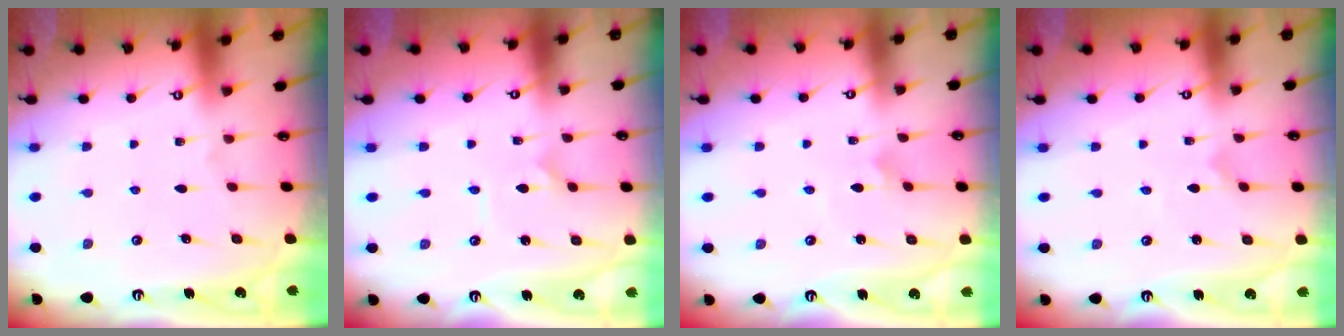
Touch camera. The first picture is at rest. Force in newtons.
{"total": 1.4, "press": 1.4, "slide": 0.0}
{"total": 2.4, "press": 2.4, "slide": 0.2}
{"total": 0.0}